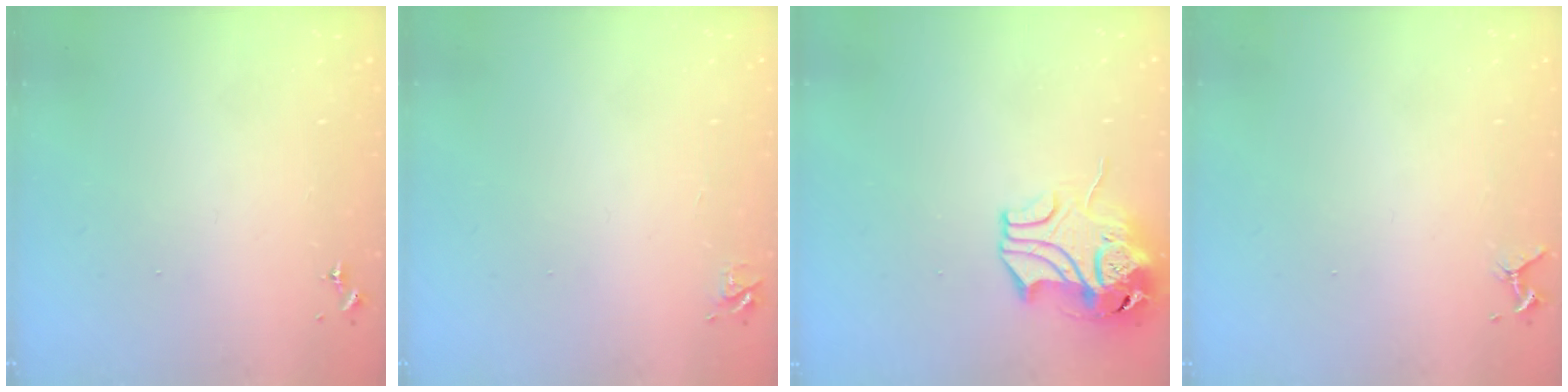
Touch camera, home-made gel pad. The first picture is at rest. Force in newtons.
{"total": 5.0, "press": 5.0, "slide": 0.7}
{"total": 11.1, "press": 11.0, "slide": 1.9}
{"total": 4.0, "press": 3.9, "slide": 0.4}